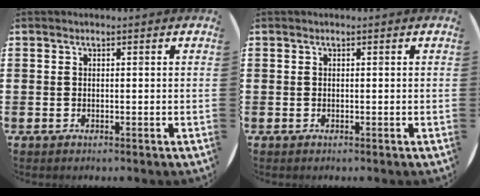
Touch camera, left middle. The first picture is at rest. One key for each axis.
{"total": 0.0}